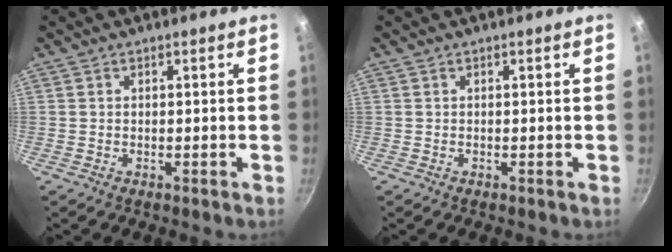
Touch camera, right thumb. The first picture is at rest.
{"total": 0.0}